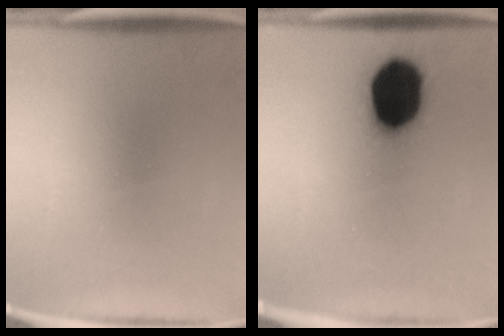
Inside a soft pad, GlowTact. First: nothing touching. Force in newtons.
{"total": 18.9}